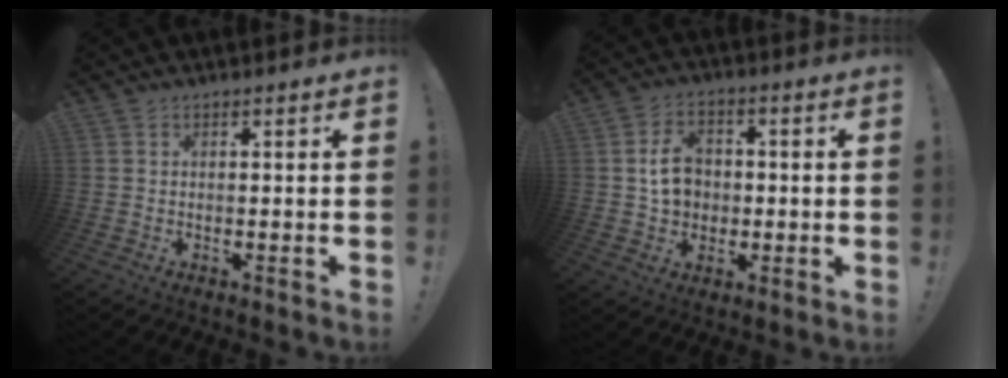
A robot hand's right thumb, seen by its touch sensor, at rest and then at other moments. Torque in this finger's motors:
{"motor_torque": [0.62, 0.54, -0.05, 0.04, 0.04]}